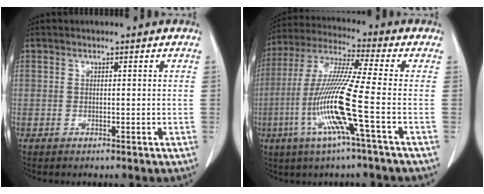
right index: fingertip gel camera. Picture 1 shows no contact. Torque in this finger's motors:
{"motor_torque": [2.14, 0.00, 0.64, 0.18]}